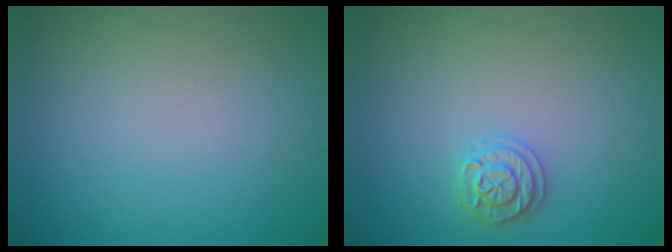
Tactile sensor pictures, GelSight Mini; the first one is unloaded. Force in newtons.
{"total": 1.9, "press": 1.9, "slide": 0.3}